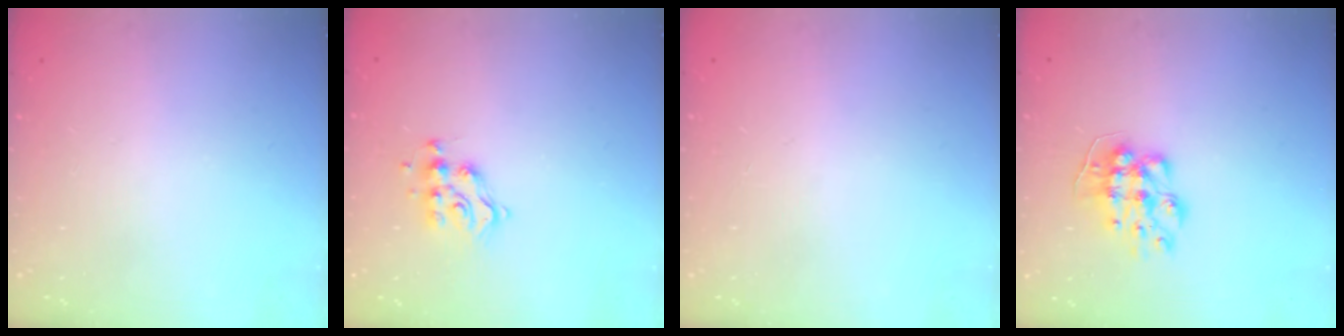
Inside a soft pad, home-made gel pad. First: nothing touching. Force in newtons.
{"total": 8.3, "press": 8.3, "slide": 0.5}
{"total": 0.7, "press": 0.7, "slide": 0.2}
{"total": 9.4, "press": 9.4, "slide": 0.0}